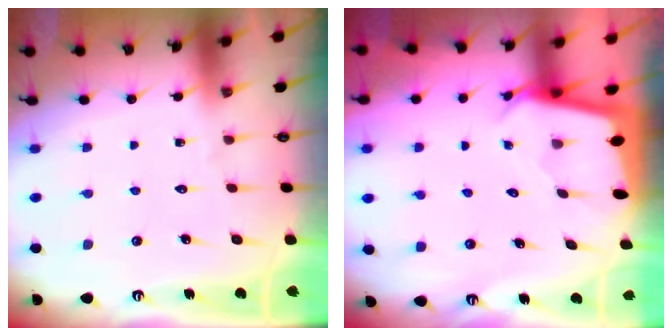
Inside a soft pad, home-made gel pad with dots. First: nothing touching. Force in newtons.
{"total": 2.4, "press": 2.4, "slide": 0.1}